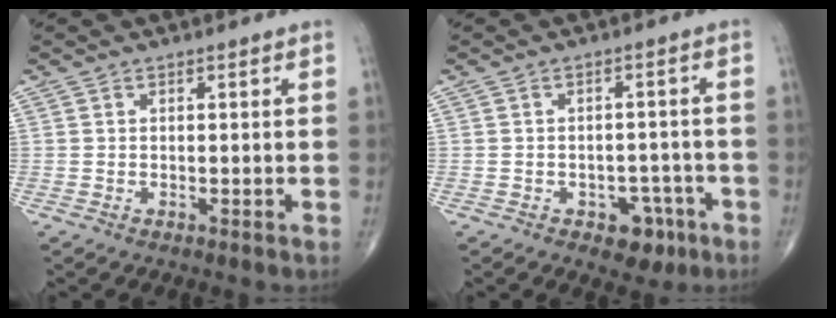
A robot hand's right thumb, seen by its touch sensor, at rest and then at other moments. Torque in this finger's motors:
{"motor_torque": [2.80, 0.81, 0.05, -0.32, 0.00]}